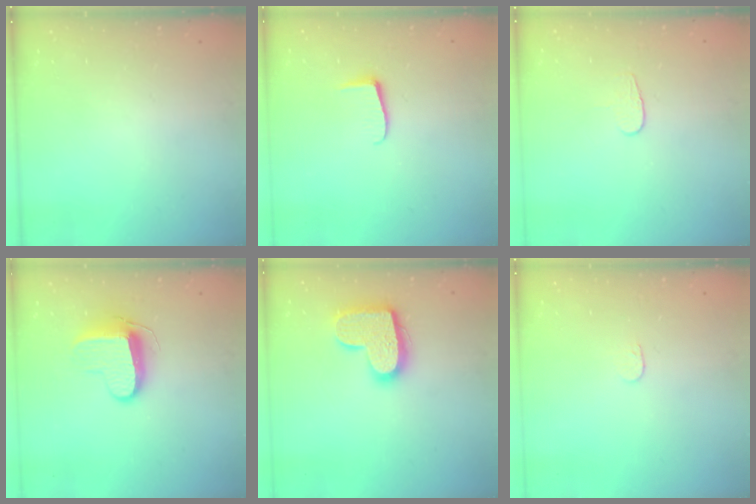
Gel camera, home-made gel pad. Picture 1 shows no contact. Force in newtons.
{"total": 6.0, "press": 5.9, "slide": 0.6}
{"total": 3.7, "press": 3.7, "slide": 0.3}
{"total": 9.3, "press": 9.3, "slide": 0.5}
{"total": 15.6, "press": 15.6, "slide": 0.8}
{"total": 3.6, "press": 3.6, "slide": 0.3}